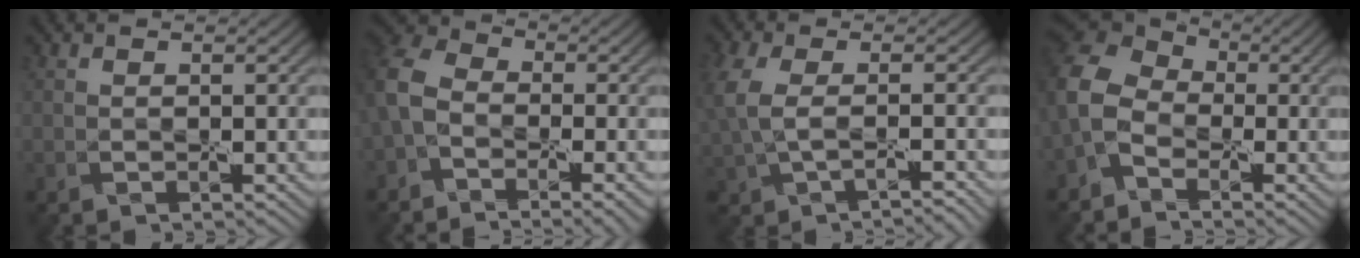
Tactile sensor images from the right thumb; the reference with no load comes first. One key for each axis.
{"total": 7.5, "fx": -2.9, "fy": 4.9, "fz": 4.8, "tx": -0.111, "ty": -0.008, "tz": -0.056}
{"total": 3.8, "fx": -0.4, "fy": 1.7, "fz": 3.3, "tx": -0.096, "ty": -0.006, "tz": -0.006}
{"total": 6.2, "fx": -2.4, "fy": 4.6, "fz": 3.4, "tx": -0.099, "ty": 0.000, "tz": -0.068}